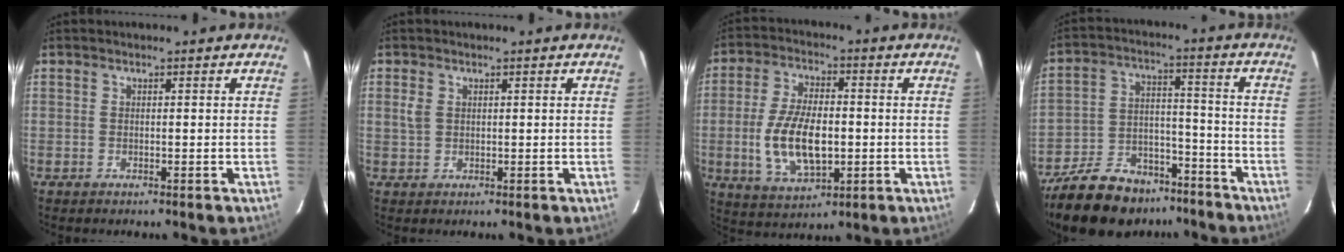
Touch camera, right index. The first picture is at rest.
{"total": 2.2, "force": [0.6, 1.6, 1.2], "torque": [-0.025, 0.004, 0.013]}
{"total": 13.3, "force": [-1.9, 6.5, 11.4], "torque": [-0.230, -0.004, -0.027]}
{"total": 21.0, "force": [-16.2, 10.1, 8.7], "torque": [-0.201, 0.020, -0.244]}